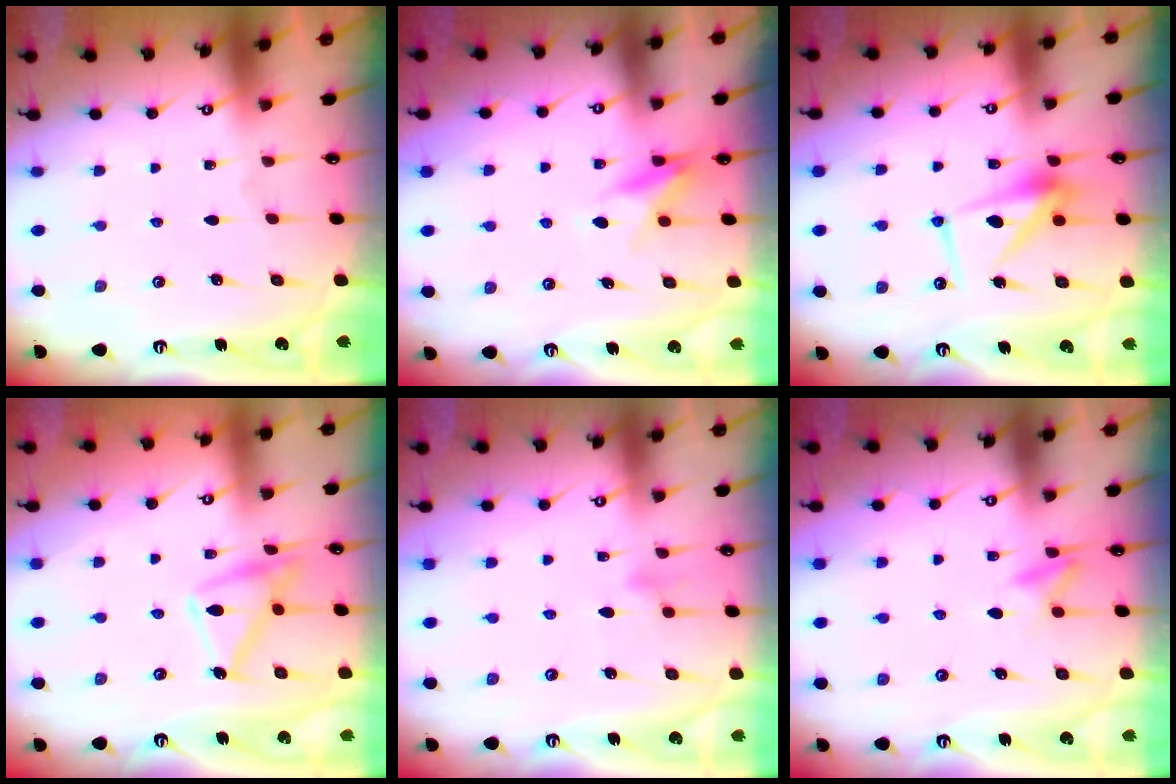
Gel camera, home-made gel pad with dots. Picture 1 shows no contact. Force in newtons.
{"total": 8.5, "press": 8.5, "slide": 1.0}
{"total": 10.6, "press": 10.6, "slide": 0.2}
{"total": 14.3, "press": 14.3, "slide": 1.0}
{"total": 9.5, "press": 9.5, "slide": 0.4}
{"total": 8.6, "press": 8.5, "slide": 1.0}